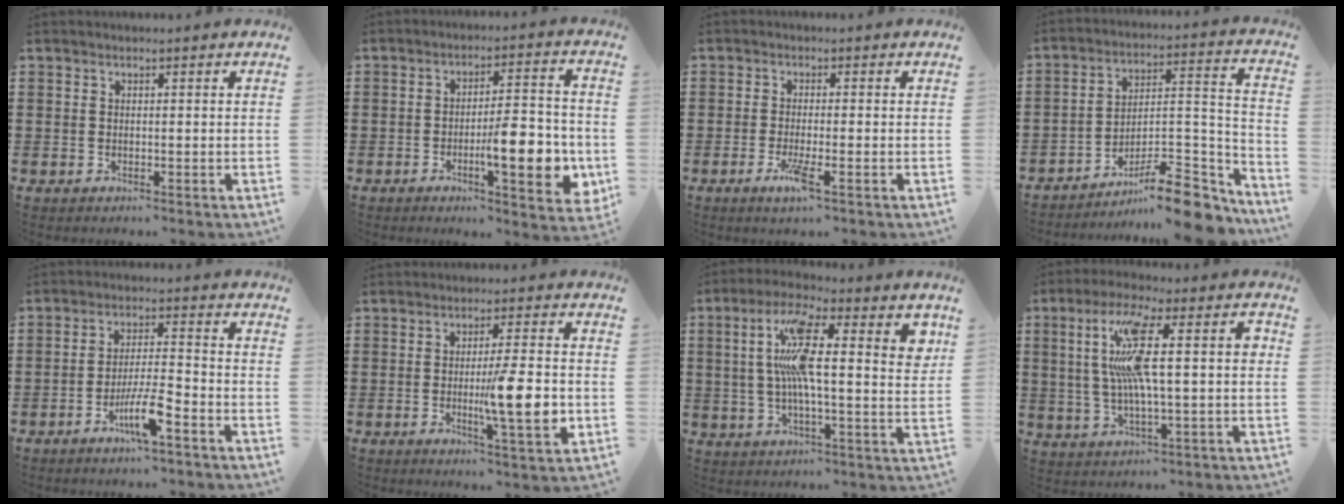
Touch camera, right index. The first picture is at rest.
{"total": 9.7, "force": [-2.8, 2.5, 8.9], "torque": [-0.117, -0.006, -0.046]}
{"total": 3.9, "force": [-1.8, 0.3, 3.5], "torque": [-0.076, -0.018, -0.035]}
{"total": 12.1, "force": [-9.4, 3.0, 7.0], "torque": [-0.092, 0.042, -0.170]}
{"total": 6.8, "force": [-3.7, 0.9, 5.6], "torque": [-0.110, -0.006, -0.069]}
{"total": 10.0, "force": [-1.4, 1.3, 9.8], "torque": [-0.152, -0.016, -0.026]}
{"total": 13.9, "force": [3.0, 3.6, 13.1], "torque": [-0.250, 0.009, 0.043]}
{"total": 12.6, "force": [1.6, 2.7, 12.2], "torque": [-0.244, 0.004, 0.017]}